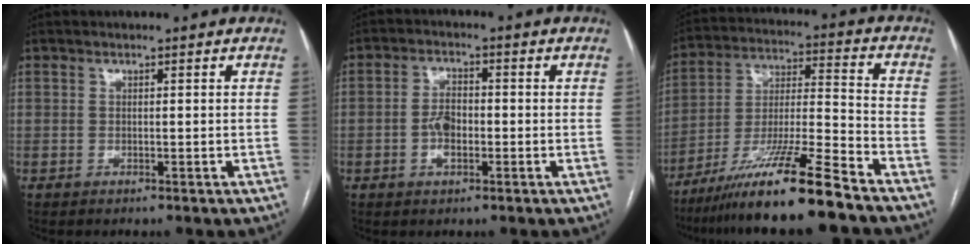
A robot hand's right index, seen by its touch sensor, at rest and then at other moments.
{"total": 4.1, "force": [-1.0, 2.1, 3.3], "torque": [-0.066, 0.008, -0.020]}
{"total": 16.0, "force": [-12.2, -1.0, 10.3], "torque": [-0.196, -0.020, -0.218]}